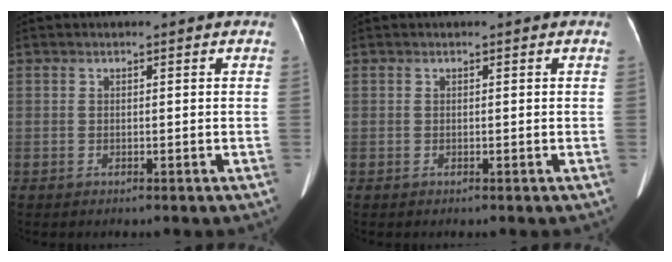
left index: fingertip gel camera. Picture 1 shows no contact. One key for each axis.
{"total": 0.0}